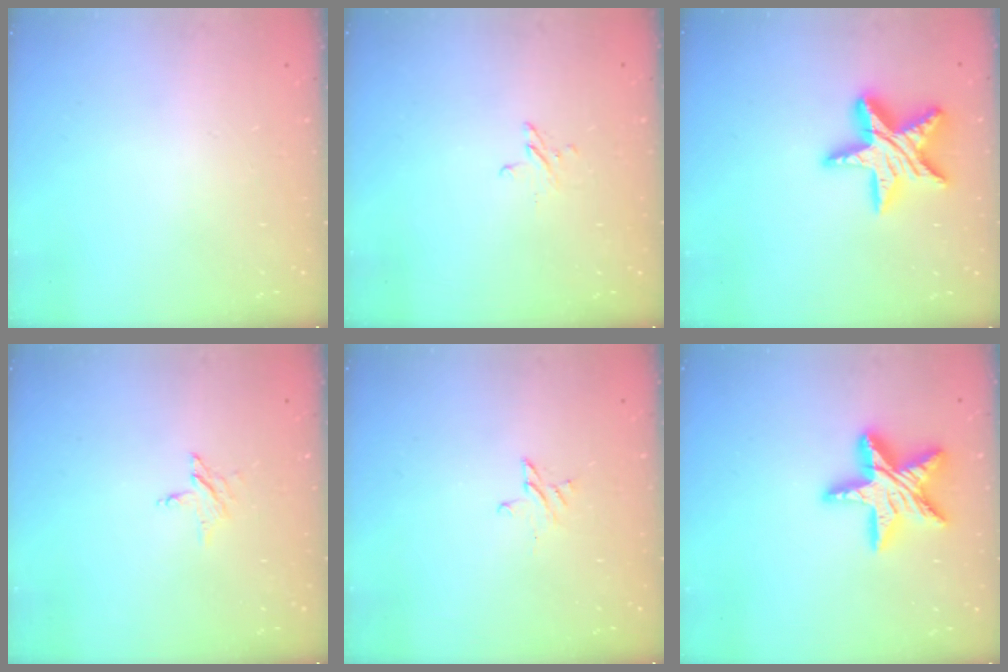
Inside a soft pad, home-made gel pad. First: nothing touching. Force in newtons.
{"total": 2.7, "press": 2.7, "slide": 0.2}
{"total": 16.9, "press": 16.8, "slide": 1.3}
{"total": 3.2, "press": 3.2, "slide": 0.4}
{"total": 2.3, "press": 2.3, "slide": 0.2}
{"total": 17.1, "press": 17.0, "slide": 1.5}